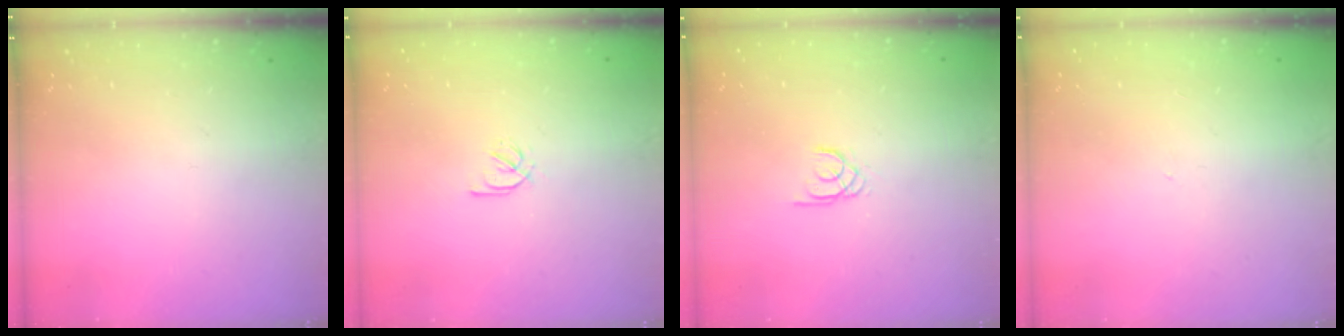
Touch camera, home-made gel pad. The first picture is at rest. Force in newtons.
{"total": 2.1, "press": 2.0, "slide": 0.7}
{"total": 1.3, "press": 1.3, "slide": 0.1}
{"total": 0.0}